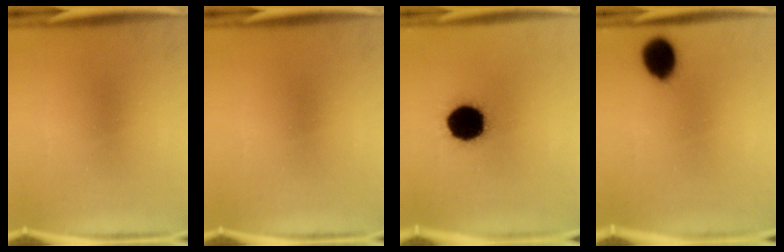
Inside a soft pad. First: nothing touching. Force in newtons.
{"total": 0.0}
{"total": 18.4}
{"total": 9.6}